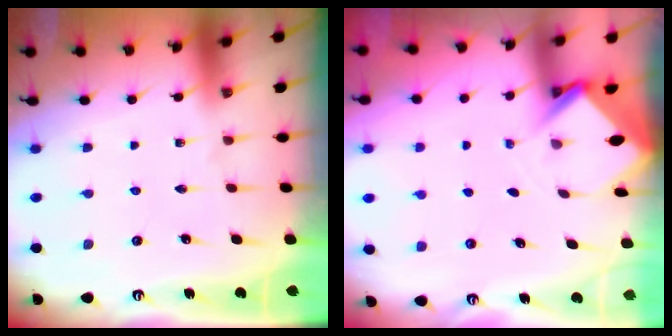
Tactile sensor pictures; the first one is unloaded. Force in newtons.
{"total": 2.9, "press": 2.9, "slide": 0.2}